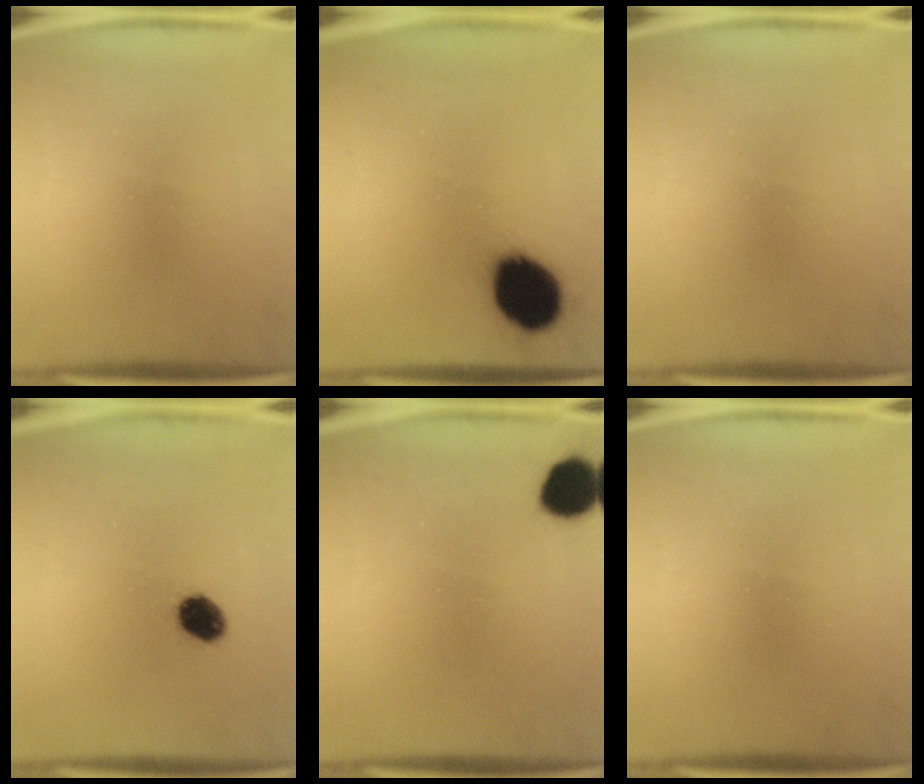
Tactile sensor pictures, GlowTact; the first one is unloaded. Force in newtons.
{"total": 14.5}
{"total": 0.0}
{"total": 5.5}
{"total": 10.2}
{"total": 0.0}